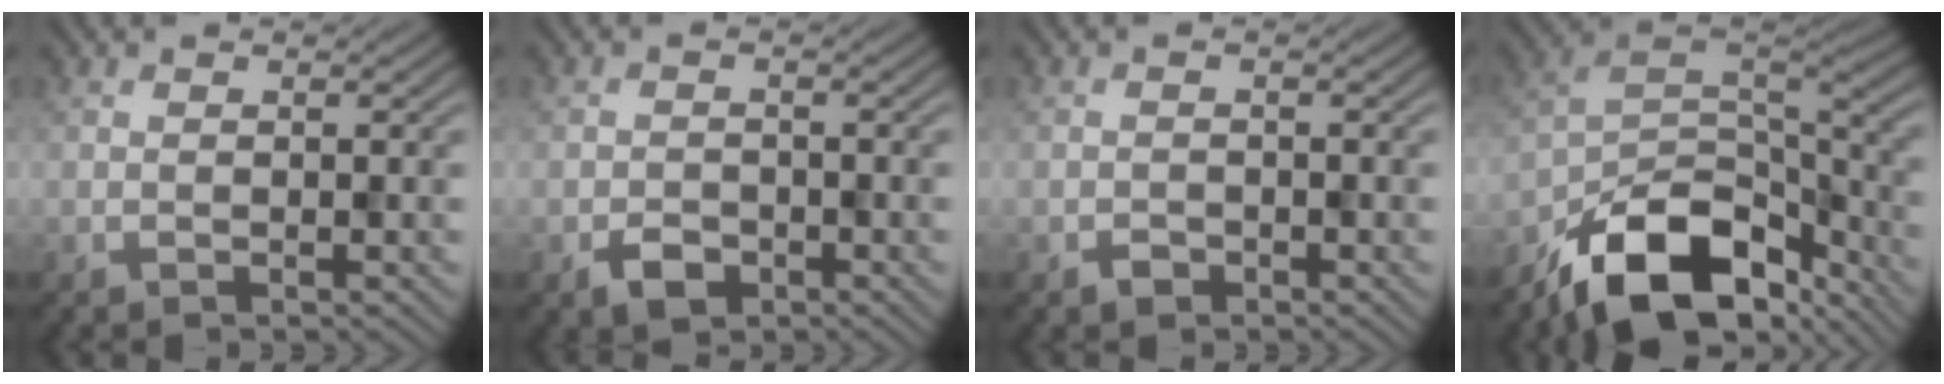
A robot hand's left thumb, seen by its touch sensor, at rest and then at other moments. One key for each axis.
{"total": 2.6, "fx": -1.5, "fy": 1.7, "fz": 1.2, "tx": -0.024, "ty": -0.002, "tz": -0.031}
{"total": 1.2, "fx": -0.8, "fy": 0.8, "fz": 0.3, "tx": -0.007, "ty": 0.000, "tz": -0.017}
{"total": 14.0, "fx": -9.7, "fy": 6.3, "fz": 7.9, "tx": -0.147, "ty": -0.015, "tz": -0.175}